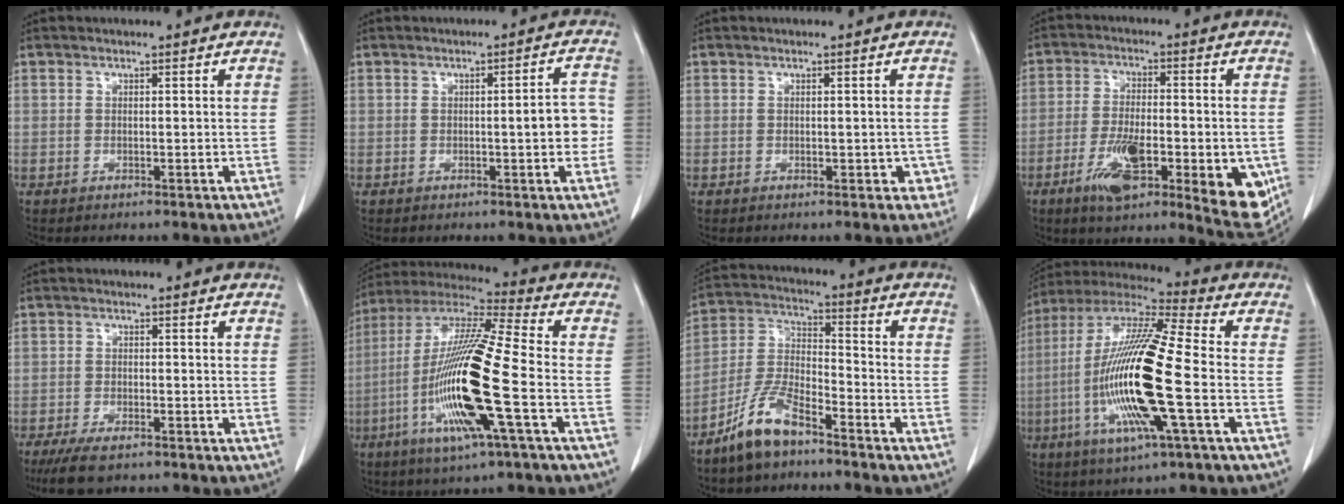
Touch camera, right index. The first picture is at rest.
{"total": 4.4, "force": [-0.6, 0.8, 4.3], "torque": [-0.052, 0.009, -0.009]}
{"total": 2.5, "force": [-0.5, 1.6, 1.9], "torque": [-0.008, 0.006, -0.003]}
{"total": 18.5, "force": [-6.2, 5.1, 16.7], "torque": [-0.209, -0.022, -0.081]}
{"total": 5.8, "force": [-4.4, 1.6, 3.3], "torque": [-0.061, -0.011, -0.076]}
{"total": 19.8, "force": [-5.2, 0.5, 19.1], "torque": [-0.397, -0.019, -0.108]}
{"total": 9.3, "force": [-7.0, 2.4, 5.6], "torque": [-0.130, -0.006, -0.142]}
{"total": 20.1, "force": [-4.0, 1.4, 19.6], "torque": [-0.409, -0.013, -0.082]}